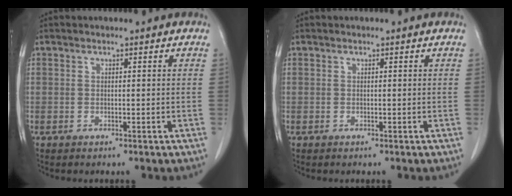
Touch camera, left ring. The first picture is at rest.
{"total": 0.0}